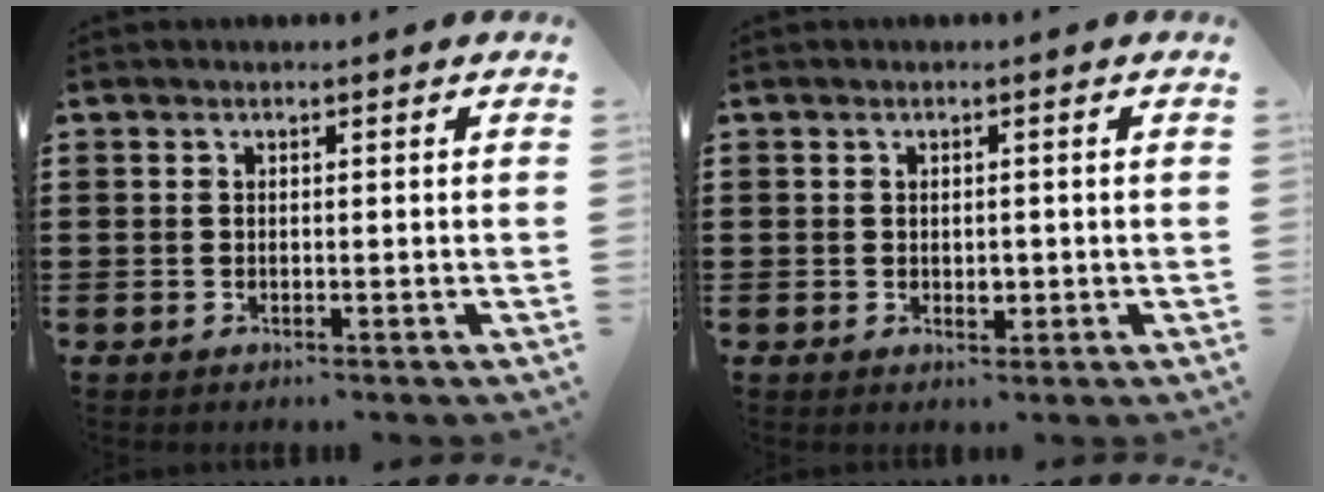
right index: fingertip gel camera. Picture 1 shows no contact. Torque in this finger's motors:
{"motor_torque": [-0.02, -0.05, 0.00, 0.00]}